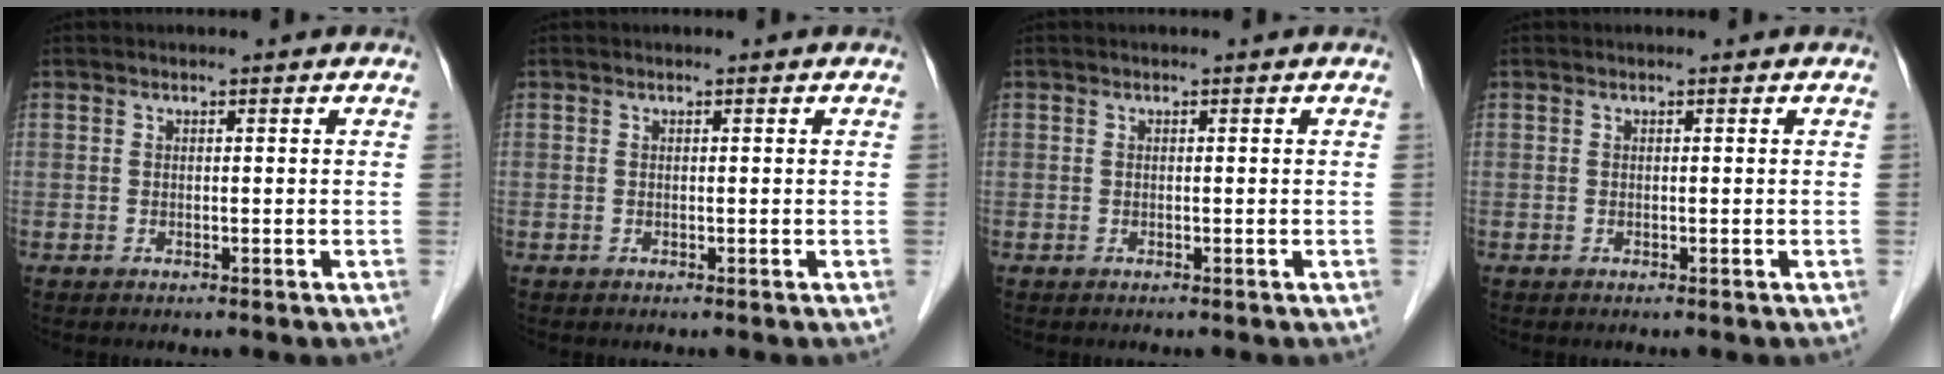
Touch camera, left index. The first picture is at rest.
{"total": 0.0}
{"total": 0.0}
{"total": 0.0}